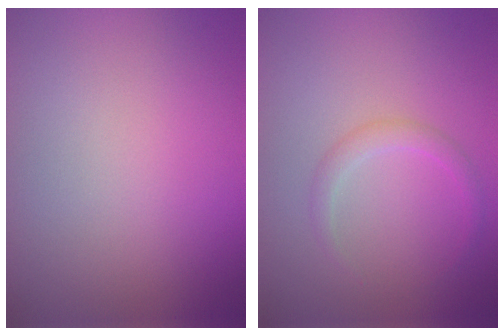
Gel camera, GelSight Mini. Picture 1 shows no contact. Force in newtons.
{"total": 1.5, "press": 1.5, "slide": 0.1}